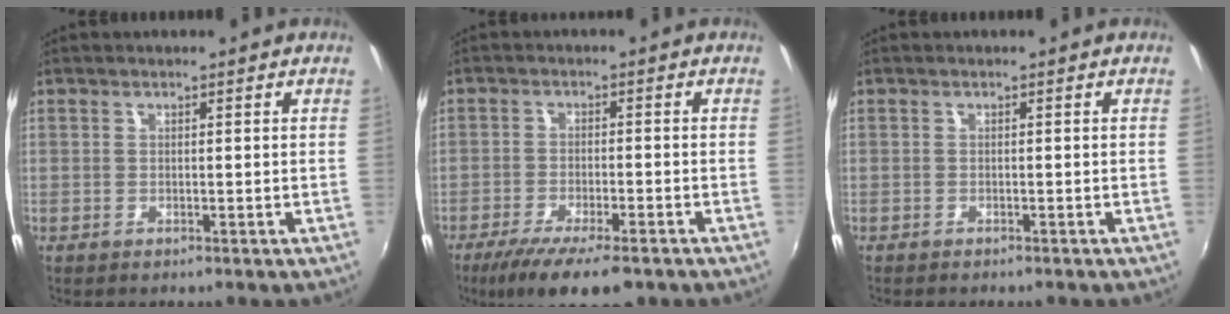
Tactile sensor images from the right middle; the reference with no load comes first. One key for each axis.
{"total": 11.3, "fx": -8.0, "fy": 3.1, "fz": 7.4, "tx": -0.159, "ty": -0.034, "tz": -0.136}
{"total": 1.1, "fx": -1.1, "fy": 0.3, "fz": 0.3, "tx": -0.010, "ty": -0.007, "tz": -0.017}